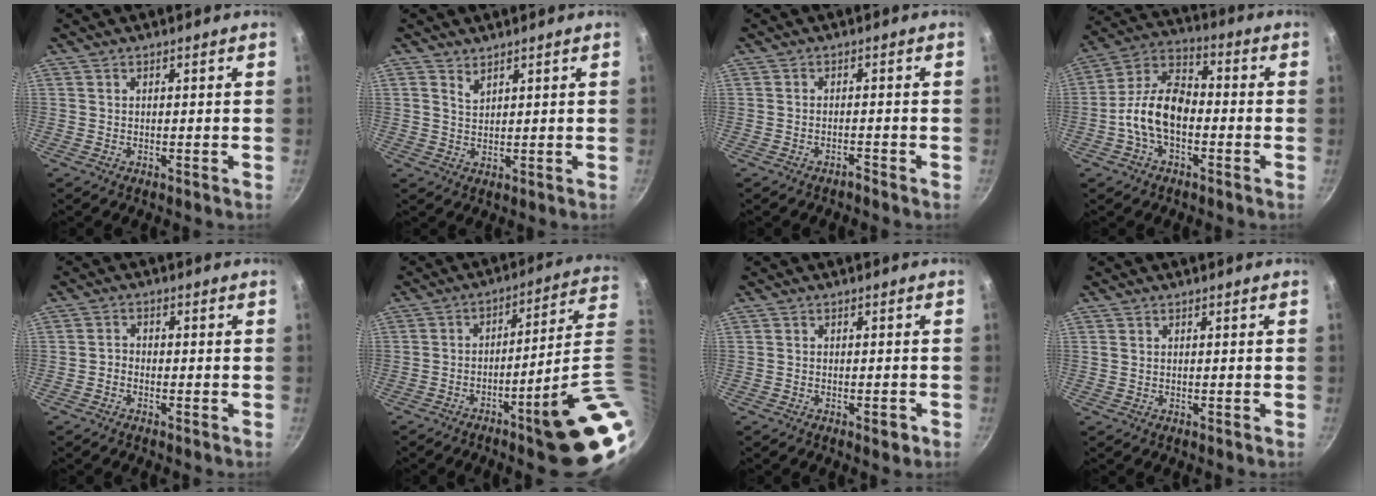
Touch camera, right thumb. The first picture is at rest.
{"total": 2.2, "force": [1.5, 1.1, 1.1], "torque": [-0.020, -0.009, 0.030]}
{"total": 1.4, "force": [-1.3, 0.2, 0.5], "torque": [-0.011, 0.015, -0.016]}
{"total": 12.1, "force": [-2.7, 7.2, 9.4], "torque": [-0.150, 0.045, -0.067]}
{"total": 1.8, "force": [-1.1, 1.2, 0.8], "torque": [-0.014, 0.014, -0.027]}
{"total": 17.5, "force": [-4.3, 1.6, 16.9], "torque": [-0.199, 0.023, -0.056]}
{"total": 2.3, "force": [-1.2, 1.0, 1.6], "torque": [-0.023, 0.011, -0.015]}
{"total": 0.5, "force": [0.2, 0.4, 0.2], "torque": [-0.004, 0.000, 0.002]}